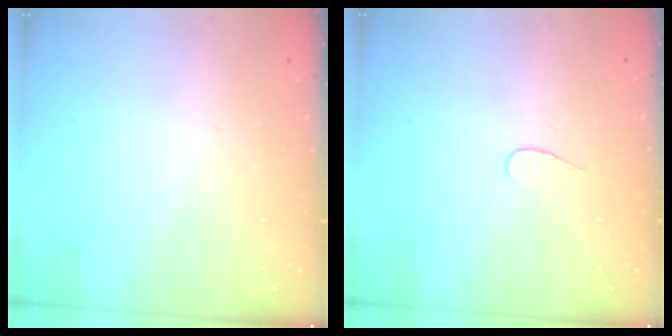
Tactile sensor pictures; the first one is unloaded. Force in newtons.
{"total": 3.7, "press": 3.7, "slide": 0.4}